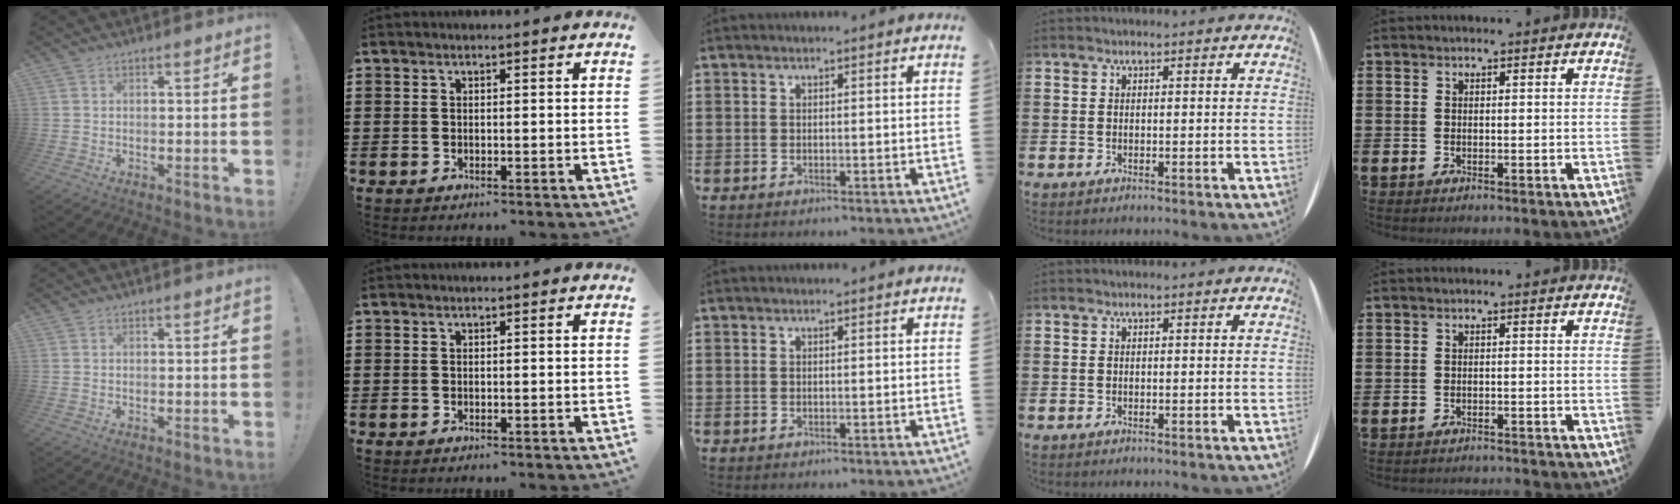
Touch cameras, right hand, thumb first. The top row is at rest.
{"little": {"total": 0.5, "force": [-0.5, 0.0, 0.0], "torque": [-0.002, 0.003, -0.011]}}